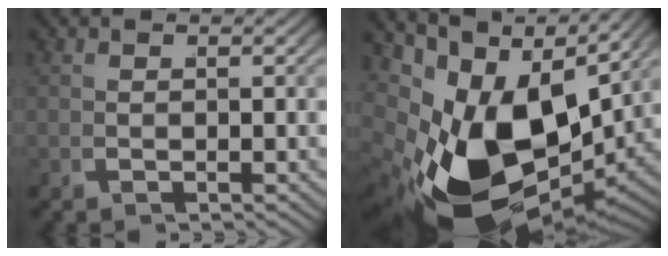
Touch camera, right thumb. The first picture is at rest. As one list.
[{"total": 17.3, "force": [-1.6, 9.8, 14.1], "torque": [-0.289, -0.057, 0.011]}]